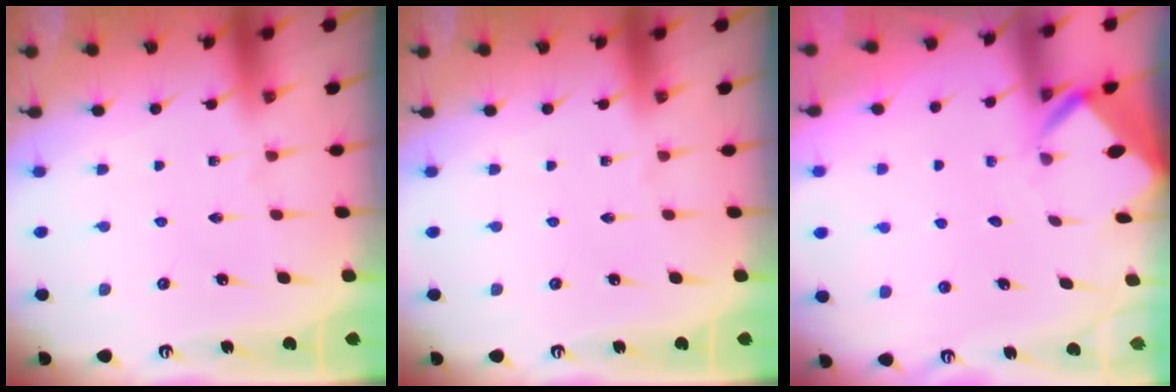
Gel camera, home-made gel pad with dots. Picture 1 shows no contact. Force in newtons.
{"total": 0.0}
{"total": 3.1, "press": 3.1, "slide": 0.2}